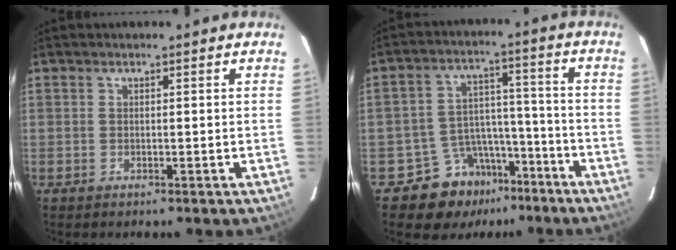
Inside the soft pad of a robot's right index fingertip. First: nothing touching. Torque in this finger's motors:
{"motor_torque": [0.18, -0.47, -0.11, -0.11]}